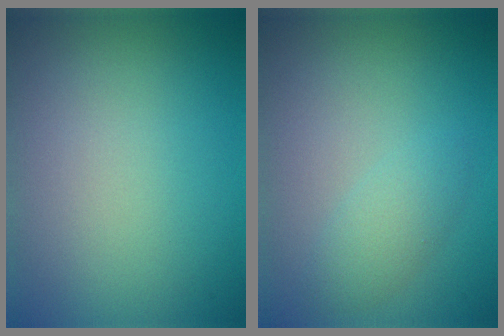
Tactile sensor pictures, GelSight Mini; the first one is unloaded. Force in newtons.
{"total": 1.9, "press": 1.9, "slide": 0.1}